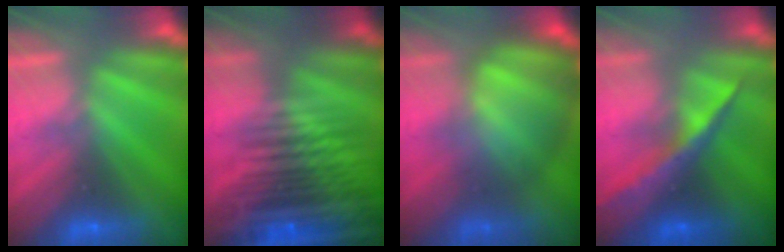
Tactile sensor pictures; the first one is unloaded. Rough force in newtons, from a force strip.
{"total": 8.0}
{"total": 8.0}
{"total": 6.5}